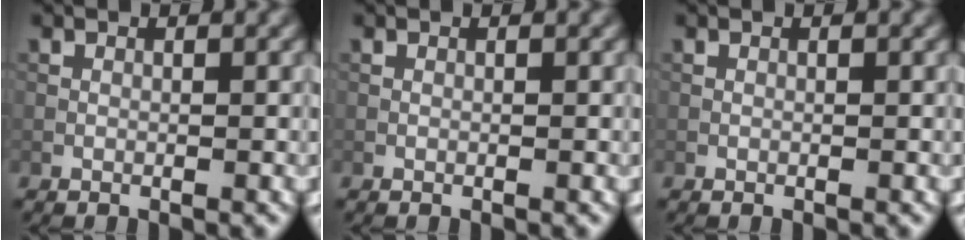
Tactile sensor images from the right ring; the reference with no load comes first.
{"total": 0.0}
{"total": 0.0}